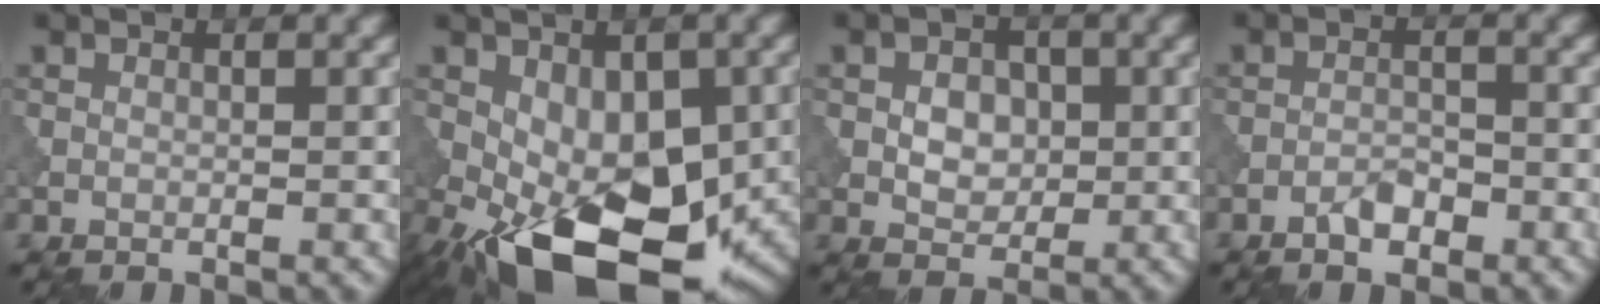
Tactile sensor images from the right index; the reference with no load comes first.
{"total": 13.7, "force": [-4.9, 7.3, 10.5], "torque": [-0.164, -0.025, -0.071]}
{"total": 3.3, "force": [0.0, 2.4, 2.2], "torque": [-0.038, 0.001, -0.003]}
{"total": 2.2, "force": [-1.5, 0.9, 1.3], "torque": [-0.018, 0.005, -0.030]}